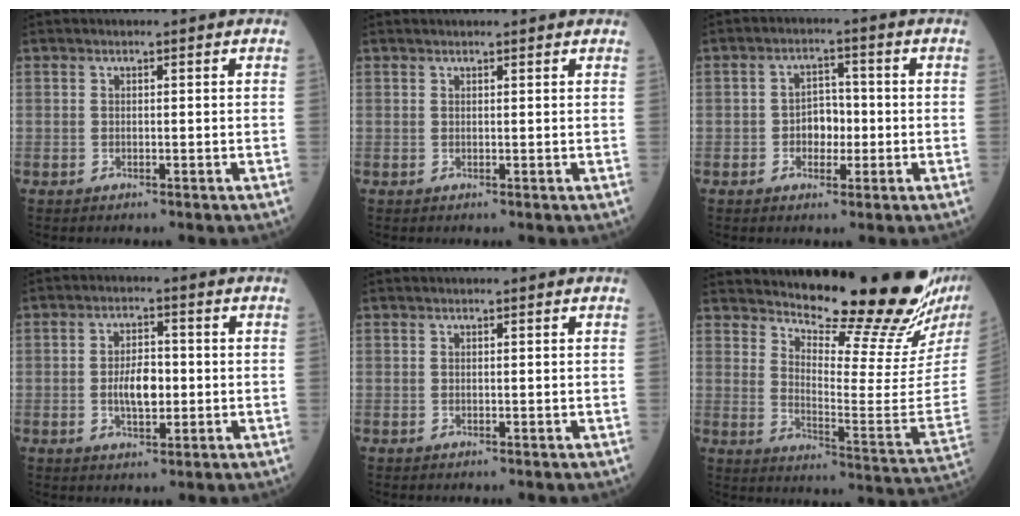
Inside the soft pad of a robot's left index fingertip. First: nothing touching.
{"total": 4.0, "force": [3.8, 0.5, 1.3], "torque": [-0.015, 0.027, 0.042]}
{"total": 4.1, "force": [-0.8, 2.8, 3.0], "torque": [-0.047, 0.012, -0.015]}
{"total": 5.3, "force": [-0.5, 2.4, 4.7], "torque": [-0.089, 0.004, -0.009]}
{"total": 0.8, "force": [0.8, 0.0, 0.2], "torque": [-0.007, 0.013, 0.013]}
{"total": 20.7, "force": [18.7, -0.6, 9.0], "torque": [-0.146, -0.114, 0.252]}